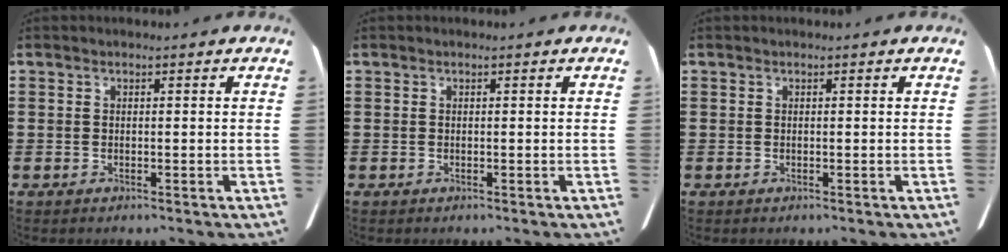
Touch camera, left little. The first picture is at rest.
{"total": 0.0}
{"total": 0.0}